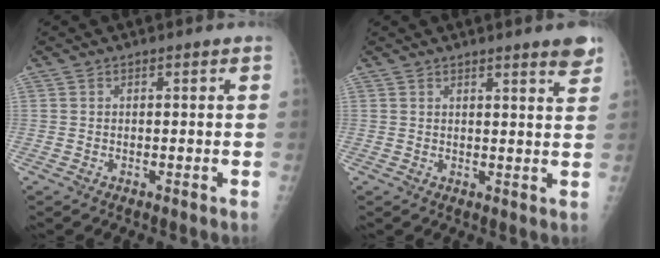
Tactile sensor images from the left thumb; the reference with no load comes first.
{"total": 4.4, "force": [3.1, 0.2, 3.1], "torque": [-0.032, -0.018, 0.039]}